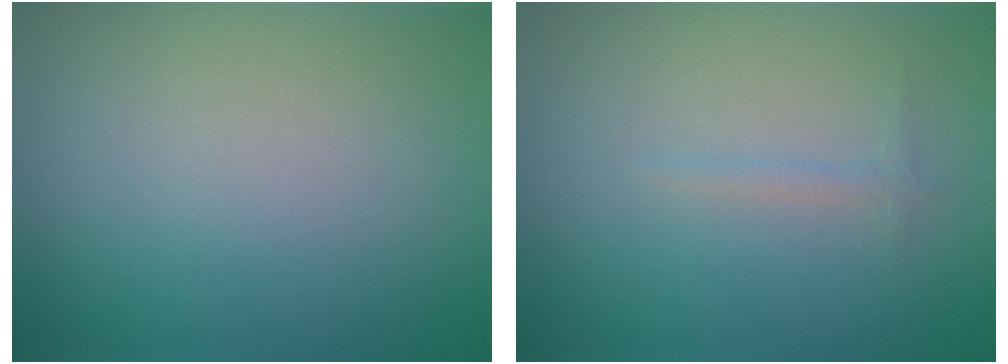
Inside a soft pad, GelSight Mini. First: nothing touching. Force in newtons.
{"total": 0.7, "press": 0.7, "slide": 0.1}